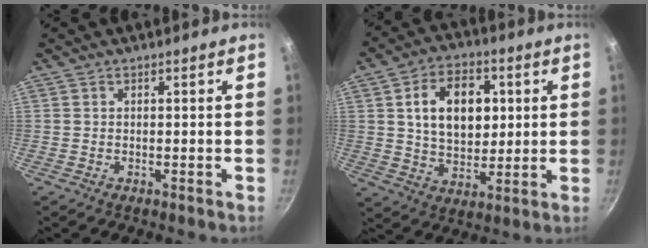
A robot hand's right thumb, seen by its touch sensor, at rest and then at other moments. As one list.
[{"total": 14.1, "force": [3.0, 9.7, 9.8], "torque": [-0.125, -0.002, 0.047]}]